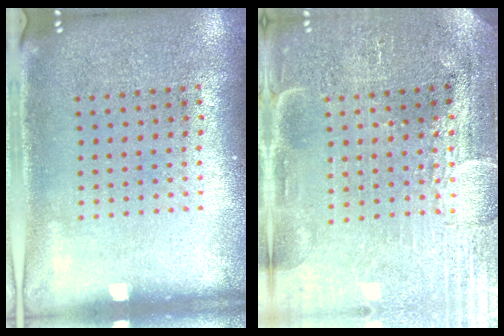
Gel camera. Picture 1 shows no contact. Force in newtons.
{"total": 4.0, "press": 3.7, "slide": 1.5}